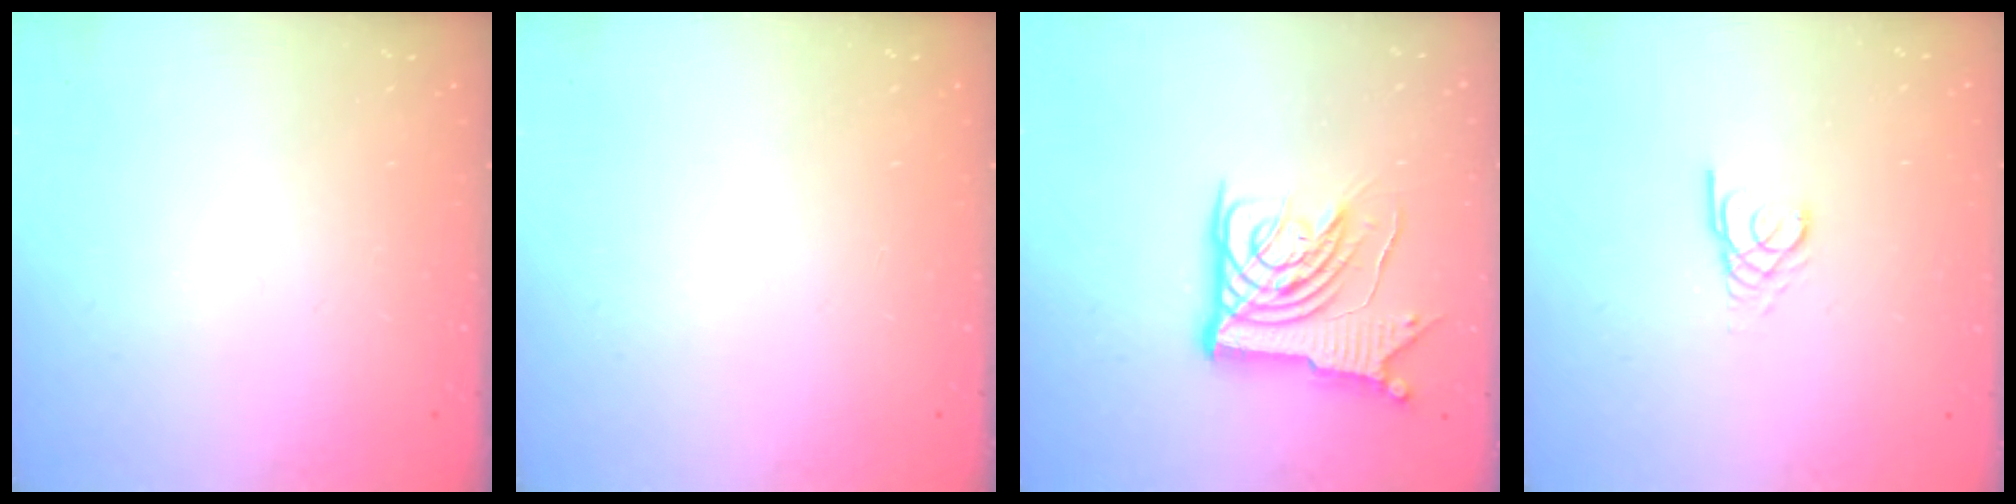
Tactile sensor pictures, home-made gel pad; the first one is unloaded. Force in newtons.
{"total": 0.0}
{"total": 13.6, "press": 13.5, "slide": 1.8}
{"total": 2.7, "press": 2.7, "slide": 0.1}